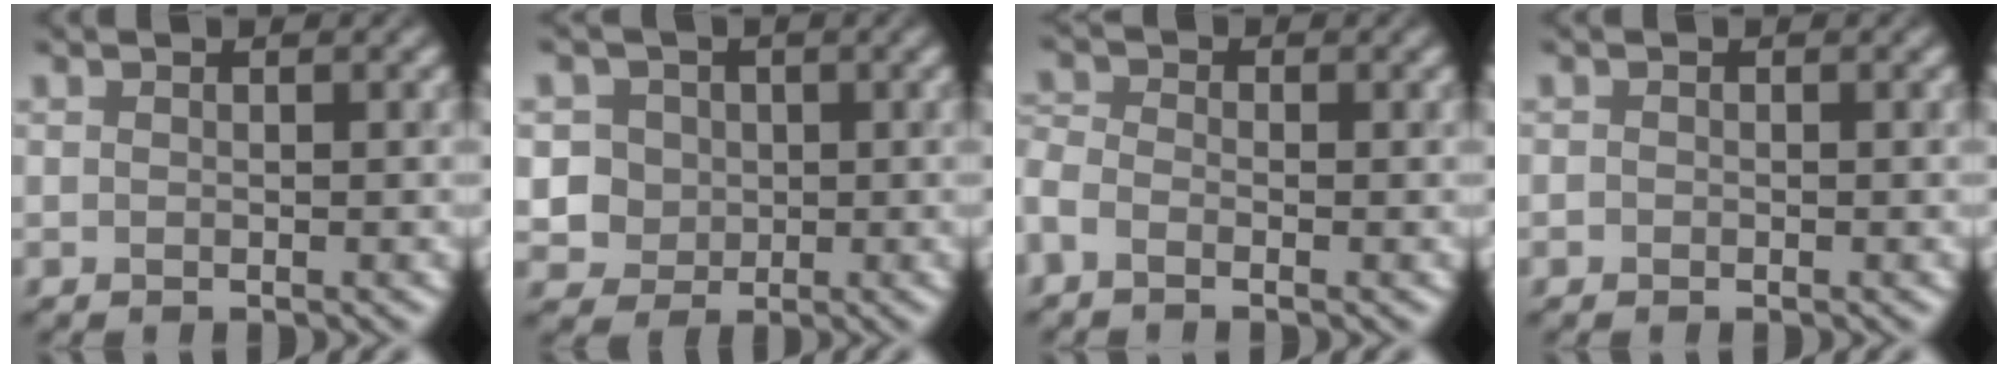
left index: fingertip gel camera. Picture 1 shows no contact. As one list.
[{"total": 5.1, "force": [-0.3, 5.0, 0.9], "torque": [-0.011, 0.021, -0.010]}, {"total": 1.7, "force": [-1.5, 0.6, 0.4], "torque": [-0.011, -0.002, -0.039]}, {"total": 0.5, "force": [-0.4, 0.1, -0.3], "torque": [0.009, -0.001, -0.006]}]